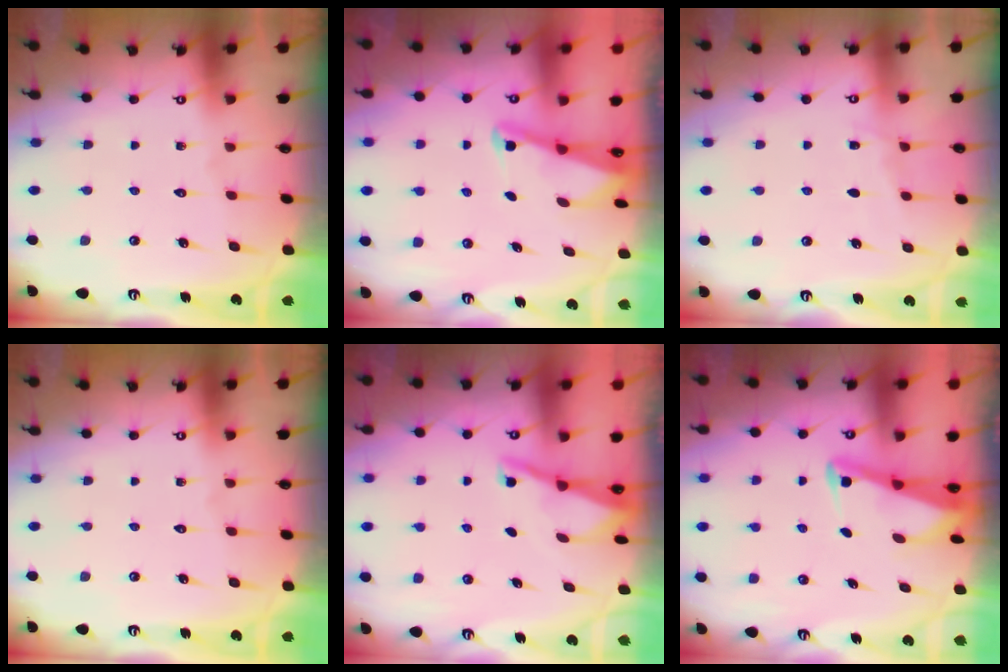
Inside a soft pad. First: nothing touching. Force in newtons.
{"total": 2.0, "press": 2.0, "slide": 0.3}
{"total": 3.5, "press": 3.5, "slide": 0.5}
{"total": 0.0}
{"total": 2.9, "press": 2.8, "slide": 0.3}
{"total": 3.0, "press": 3.0, "slide": 0.3}